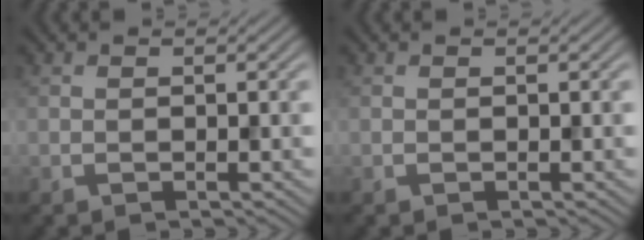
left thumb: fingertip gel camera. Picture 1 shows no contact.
{"total": 0.0}